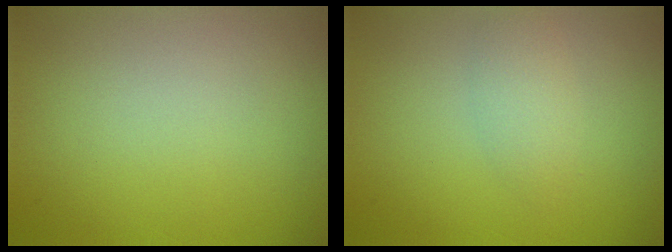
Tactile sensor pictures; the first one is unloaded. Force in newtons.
{"total": 1.8, "press": 1.8, "slide": 0.0}